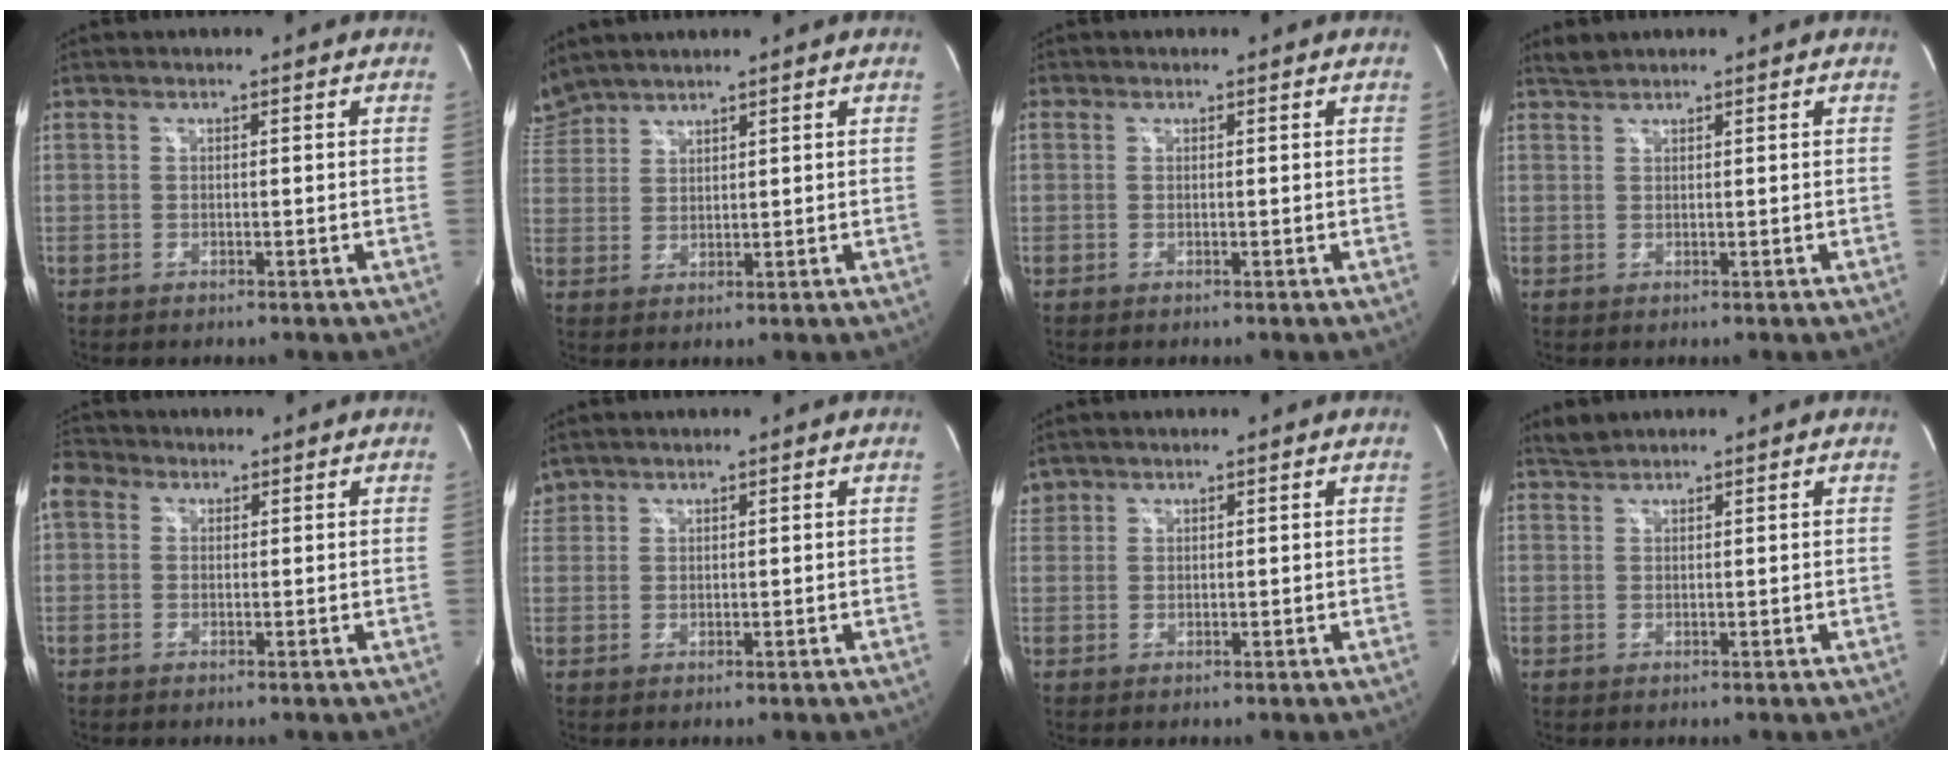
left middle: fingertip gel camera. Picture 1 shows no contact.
{"total": 4.9, "force": [4.9, 0.8, 0.3], "torque": [-0.020, 0.022, 0.103]}
{"total": 0.0}
{"total": 1.3, "force": [1.3, -0.1, 0.0], "torque": [-0.007, 0.005, 0.032]}
{"total": 4.7, "force": [2.1, 3.6, 2.2], "torque": [-0.057, 0.032, 0.042]}
{"total": 2.0, "force": [1.8, 0.8, -0.1], "torque": [0.000, 0.013, 0.037]}
{"total": 1.8, "force": [1.6, 0.8, -0.1], "torque": [0.000, 0.012, 0.032]}
{"total": 1.6, "force": [1.6, -0.1, -0.1], "torque": [-0.006, 0.006, 0.037]}